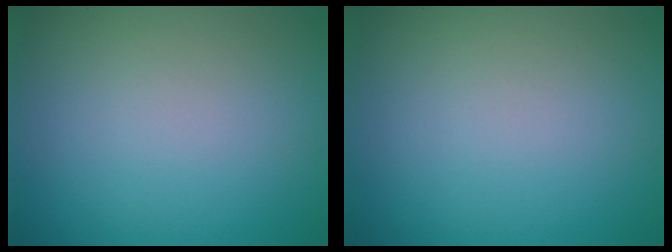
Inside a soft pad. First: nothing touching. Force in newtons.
{"total": 0.0}